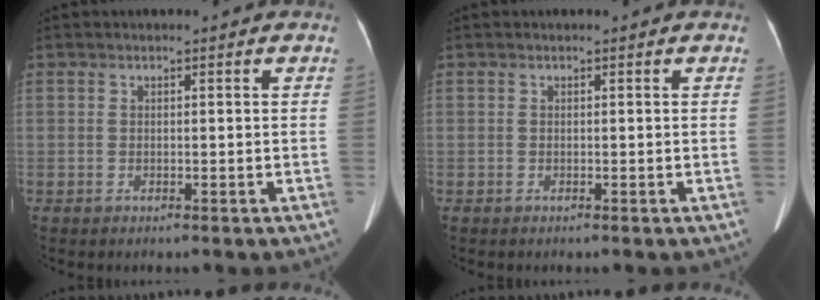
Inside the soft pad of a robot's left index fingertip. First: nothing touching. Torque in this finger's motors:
{"motor_torque": [0.02, 0.08, 0.00, 0.01]}